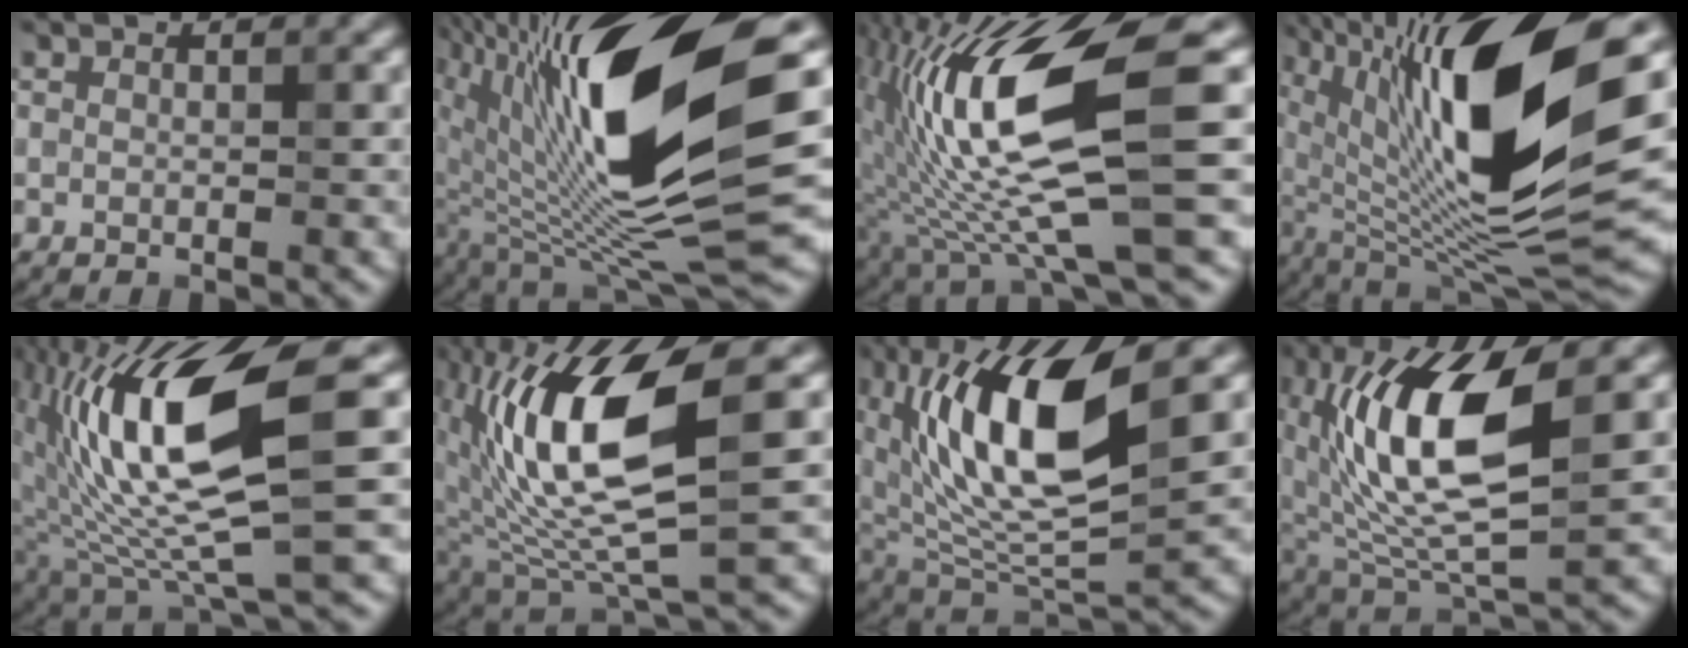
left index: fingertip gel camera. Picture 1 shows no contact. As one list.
[{"total": 16.3, "force": [2.8, 5.0, 15.2], "torque": [-0.261, -0.008, 0.052]}, {"total": 14.9, "force": [-0.3, 3.5, 14.4], "torque": [-0.269, 0.008, -0.005]}, {"total": 17.4, "force": [4.7, 5.5, 15.8], "torque": [-0.285, -0.001, 0.076]}, {"total": 14.2, "force": [1.9, 3.6, 13.6], "torque": [-0.258, 0.001, 0.036]}, {"total": 12.7, "force": [1.7, 4.2, 11.9], "torque": [-0.236, 0.000, 0.032]}, {"total": 13.0, "force": [3.7, 4.8, 11.5], "torque": [-0.204, 0.006, 0.062]}, {"total": 12.0, "force": [2.1, 4.9, 10.8], "torque": [-0.200, -0.001, 0.033]}]